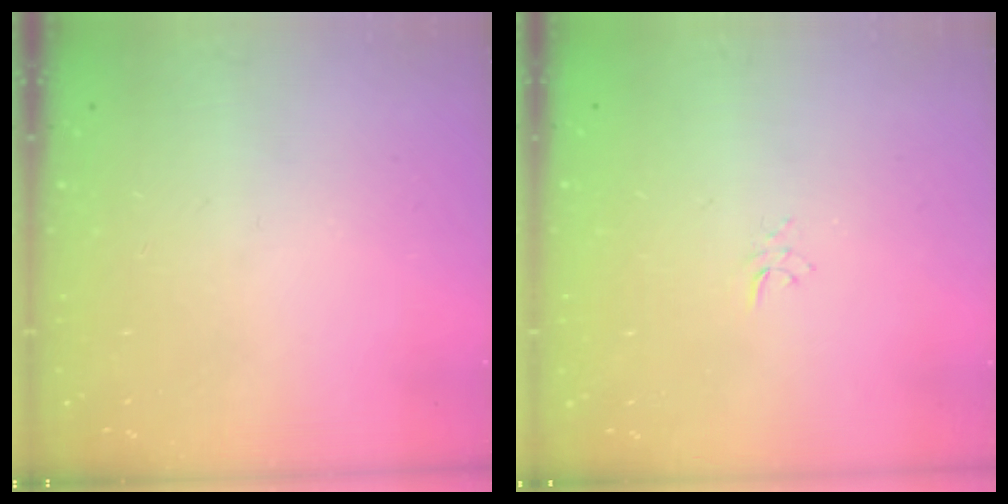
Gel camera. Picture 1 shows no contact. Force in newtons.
{"total": 2.9, "press": 2.9, "slide": 0.3}